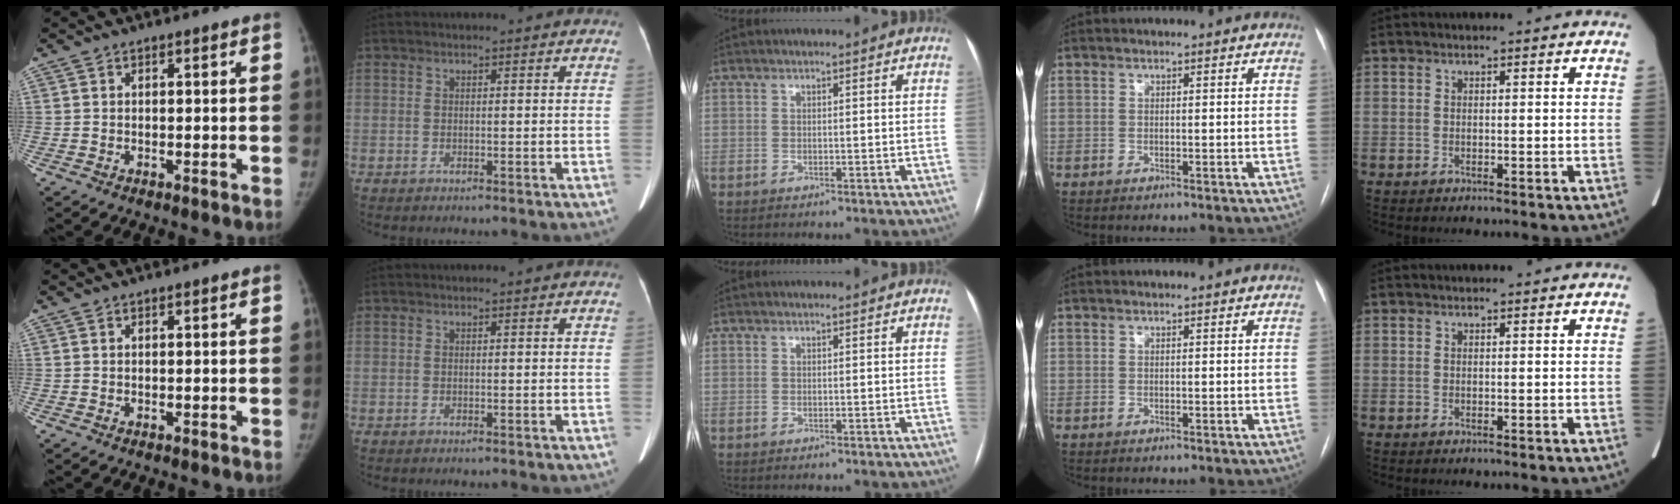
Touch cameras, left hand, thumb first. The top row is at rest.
{}